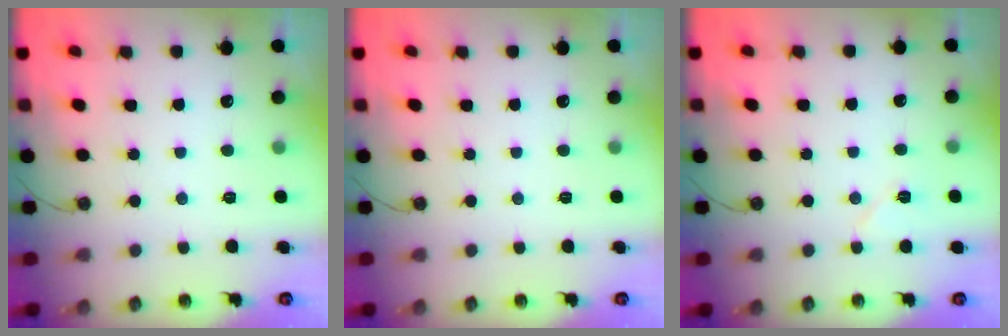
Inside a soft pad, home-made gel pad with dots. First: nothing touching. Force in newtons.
{"total": 0.0}
{"total": 5.9, "press": 5.9, "slide": 0.9}